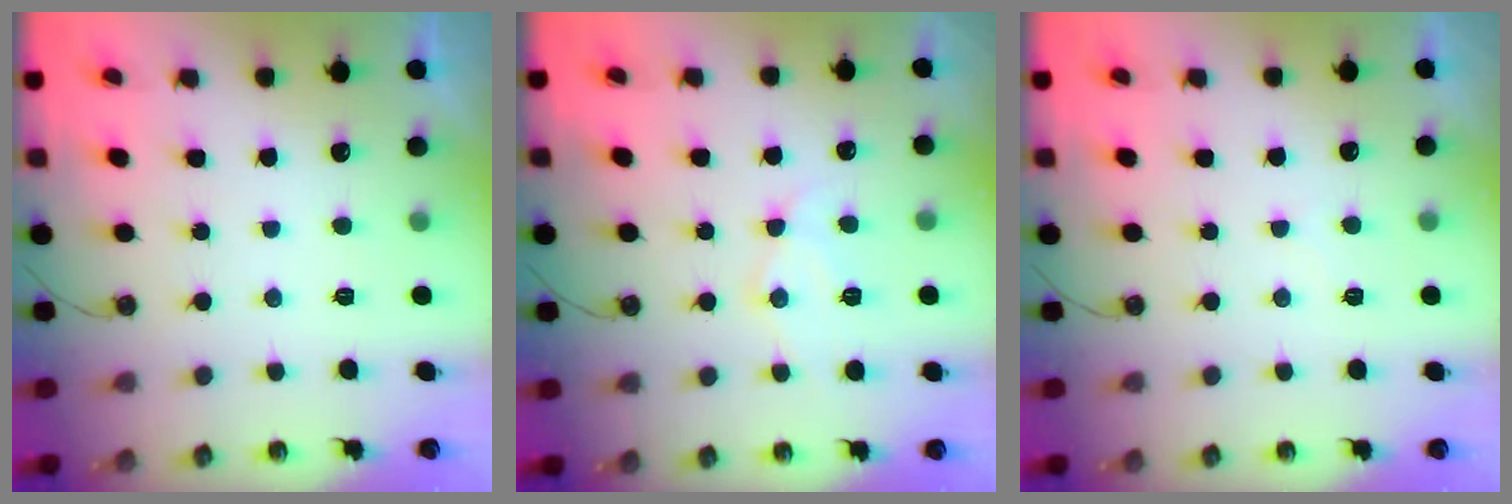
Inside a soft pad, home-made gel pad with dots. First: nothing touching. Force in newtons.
{"total": 11.0, "press": 11.0, "slide": 0.8}
{"total": 3.6, "press": 3.6, "slide": 0.5}